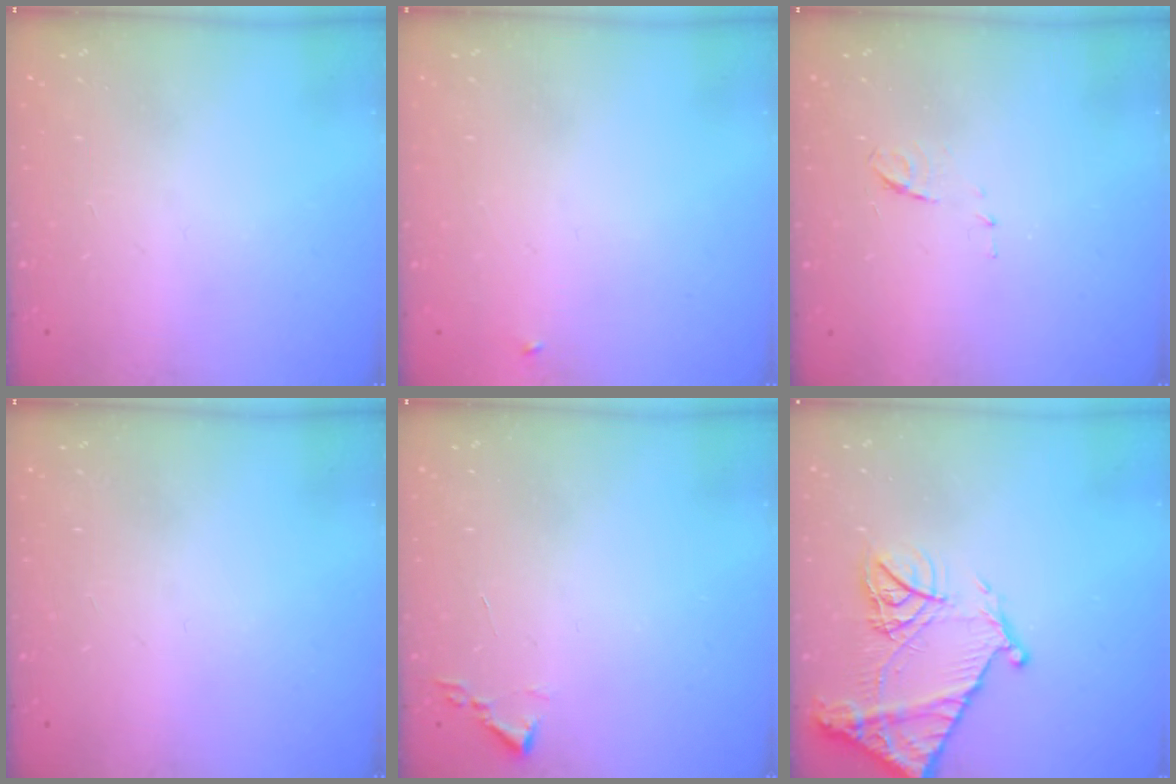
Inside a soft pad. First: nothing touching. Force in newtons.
{"total": 2.3, "press": 2.3, "slide": 0.2}
{"total": 6.2, "press": 6.2, "slide": 0.5}
{"total": 0.0}
{"total": 1.9, "press": 1.8, "slide": 0.3}
{"total": 17.2, "press": 17.1, "slide": 1.7}